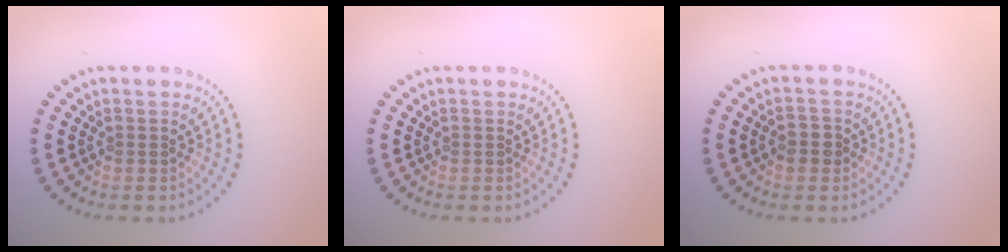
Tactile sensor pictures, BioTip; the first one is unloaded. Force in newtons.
{"total": 0.0}
{"total": 1.8, "press": 1.7, "slide": 0.6}